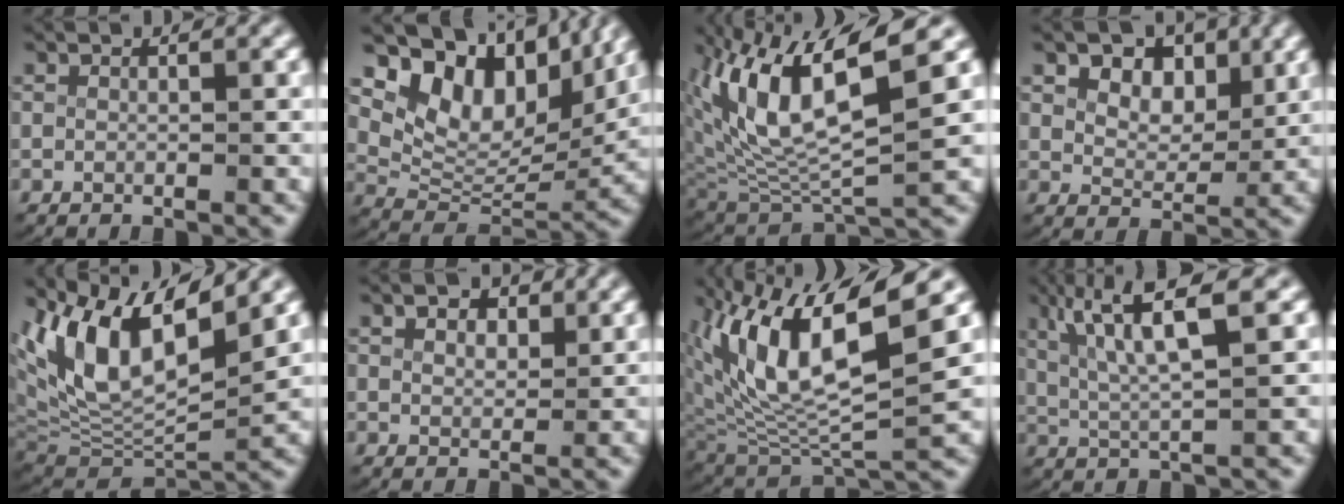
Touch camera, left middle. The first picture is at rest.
{"total": 15.9, "force": [6.9, 10.8, 9.4], "torque": [-0.177, 0.007, 0.095]}
{"total": 11.3, "force": [1.5, 6.1, 9.4], "torque": [-0.200, -0.006, 0.036]}
{"total": 4.4, "force": [2.2, 2.9, 2.4], "torque": [-0.038, -0.012, 0.042]}
{"total": 12.2, "force": [2.7, 7.6, 9.2], "torque": [-0.196, -0.008, 0.052]}
{"total": 2.0, "force": [1.2, 1.1, 1.2], "torque": [-0.021, -0.014, 0.028]}
{"total": 12.7, "force": [1.7, 6.9, 10.5], "torque": [-0.210, -0.006, 0.041]}
{"total": 7.6, "force": [4.1, 2.2, 6.0], "torque": [-0.105, 0.010, 0.070]}